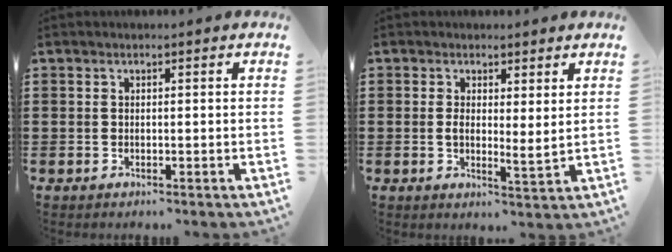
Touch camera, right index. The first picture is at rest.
{"total": 2.3, "force": [1.4, 0.6, 1.7], "torque": [-0.031, -0.005, 0.025]}